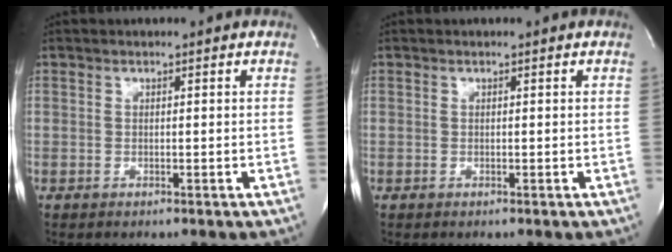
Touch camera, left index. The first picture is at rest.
{"total": 0.0}